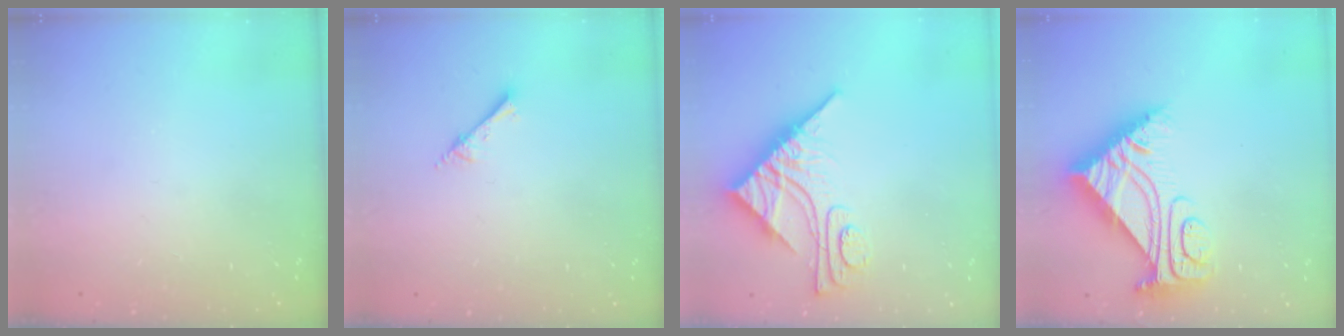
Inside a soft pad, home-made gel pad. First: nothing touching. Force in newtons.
{"total": 2.5, "press": 2.5, "slide": 0.2}
{"total": 10.9, "press": 10.8, "slide": 1.0}
{"total": 11.1, "press": 11.0, "slide": 1.0}